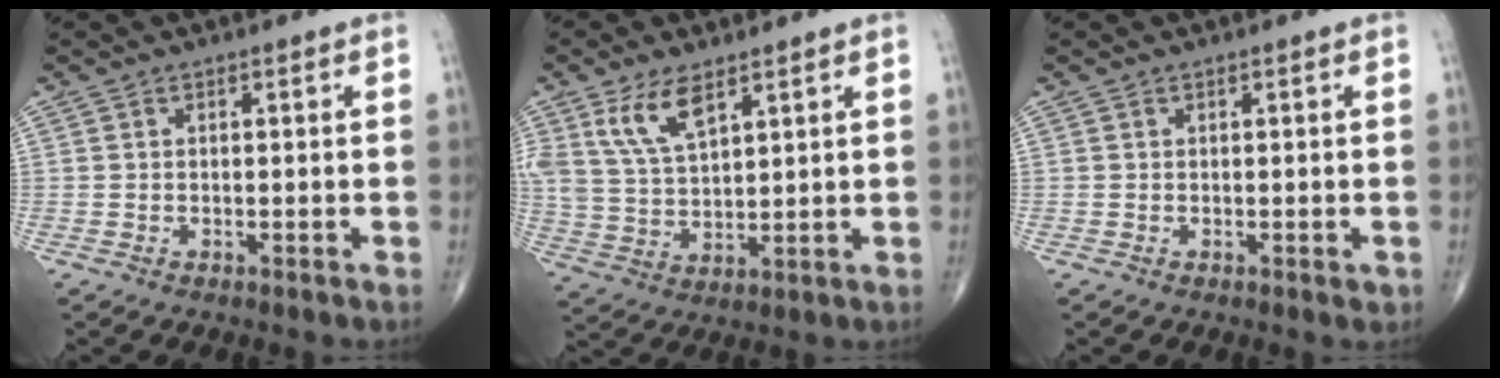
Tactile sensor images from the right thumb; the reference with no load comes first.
{"total": 9.0, "force": [5.2, 4.0, 6.2], "torque": [-0.119, -0.017, 0.111]}
{"total": 0.9, "force": [-0.1, 0.6, 0.7], "torque": [-0.006, -0.002, -0.001]}